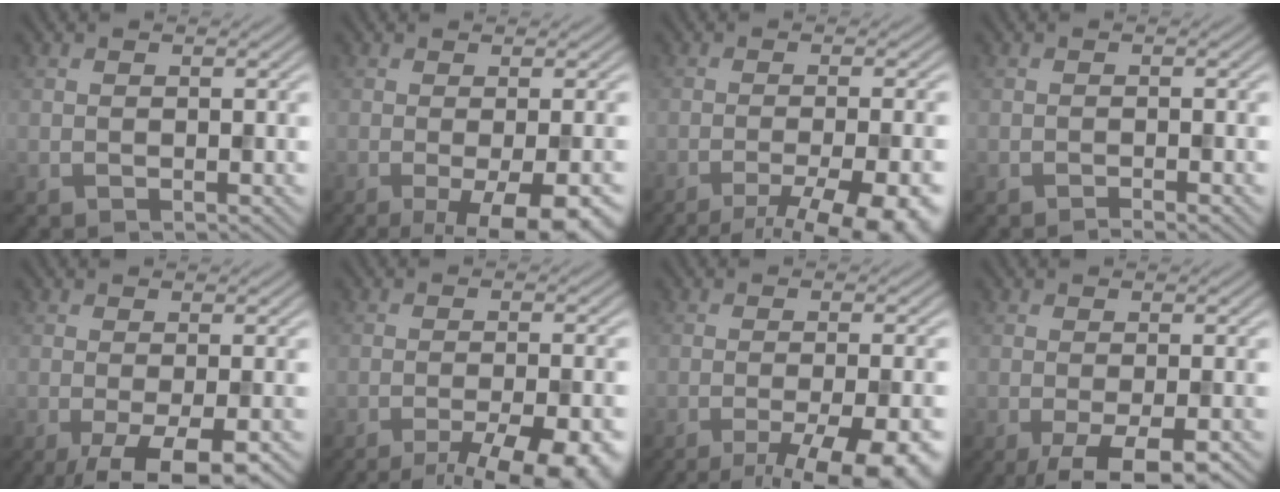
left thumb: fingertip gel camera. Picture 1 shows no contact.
{"total": 9.5, "force": [-3.7, 2.8, 8.3], "torque": [-0.101, -0.007, -0.043]}
{"total": 12.3, "force": [-8.1, 3.4, 8.6], "torque": [-0.108, -0.009, -0.090]}
{"total": 1.3, "force": [-0.9, 0.0, 0.9], "torque": [-0.010, 0.002, -0.019]}
{"total": 7.8, "force": [-3.5, 2.3, 6.6], "torque": [-0.099, -0.008, -0.052]}
{"total": 11.9, "force": [-8.0, 3.4, 8.2], "torque": [-0.101, -0.005, -0.089]}
{"total": 12.5, "force": [-7.2, 3.5, 9.6], "torque": [-0.116, -0.008, -0.081]}
{"total": 6.7, "force": [-3.2, 1.9, 5.6], "torque": [-0.082, -0.004, -0.049]}